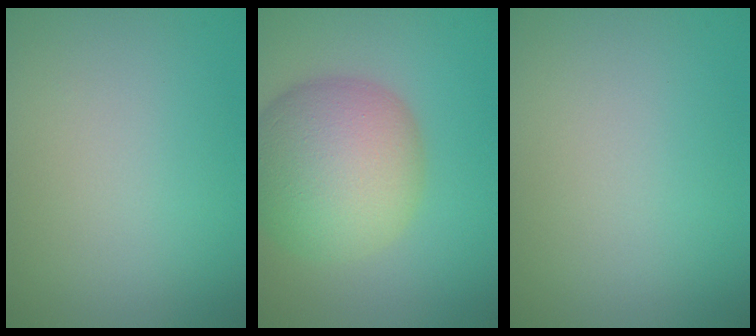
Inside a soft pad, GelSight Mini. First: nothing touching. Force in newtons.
{"total": 9.4, "press": 9.4, "slide": 0.3}
{"total": 0.0}